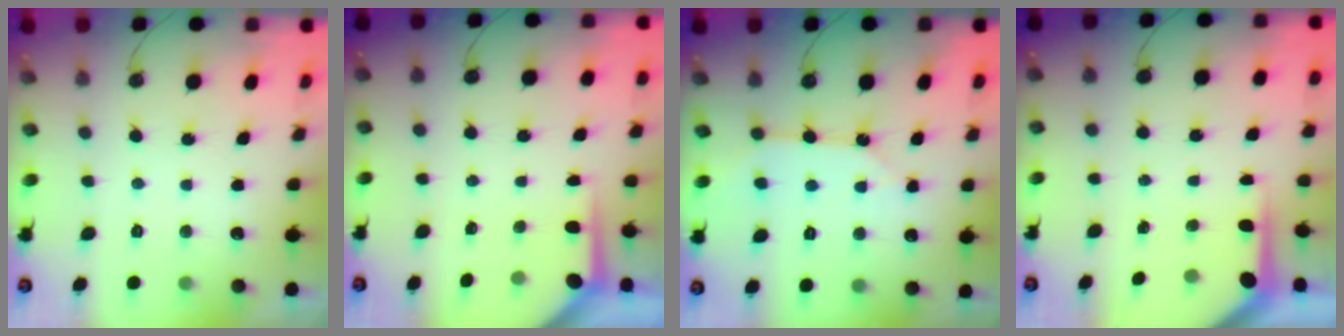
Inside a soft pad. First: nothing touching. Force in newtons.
{"total": 3.6, "press": 3.6, "slide": 0.3}
{"total": 9.3, "press": 9.2, "slide": 1.1}
{"total": 3.8, "press": 3.8, "slide": 0.3}